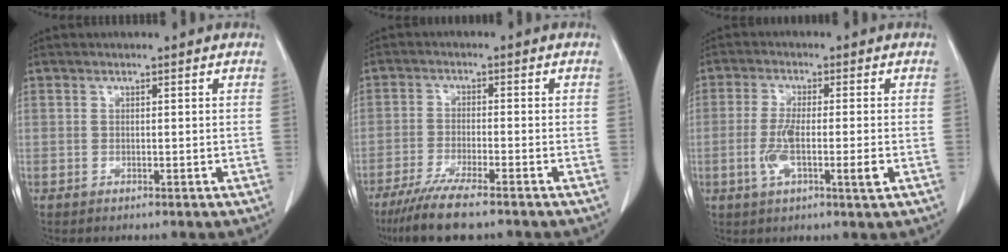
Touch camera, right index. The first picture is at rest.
{"total": 8.2, "force": [-6.5, 0.4, 5.0], "torque": [-0.086, -0.021, -0.109]}
{"total": 6.6, "force": [-1.6, 0.8, 6.4], "torque": [-0.121, -0.003, -0.028]}